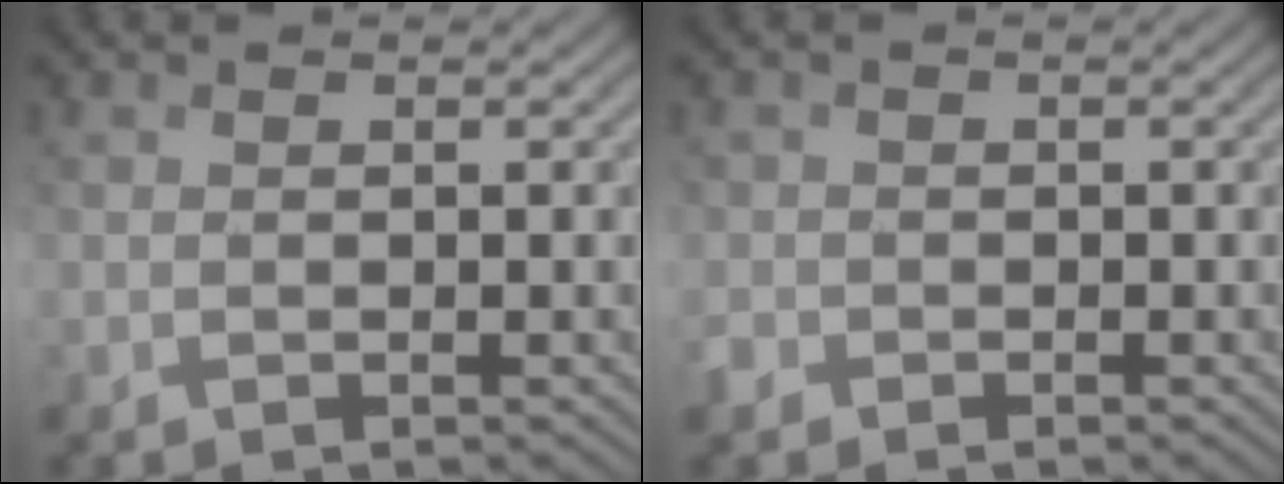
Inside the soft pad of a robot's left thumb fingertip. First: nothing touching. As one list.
[{"total": 1.9, "force": [-0.9, 1.6, 0.2], "torque": [-0.006, -0.004, -0.027]}]